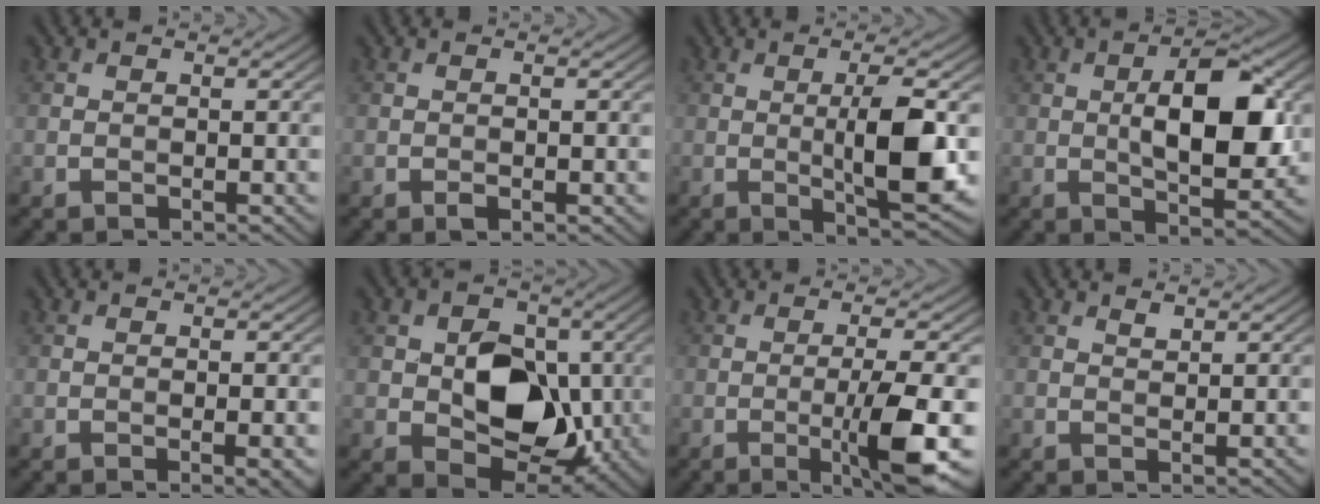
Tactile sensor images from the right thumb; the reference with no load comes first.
{"total": 1.0, "force": [-0.4, 0.3, 0.9], "torque": [-0.016, -0.001, -0.005]}
{"total": 7.7, "force": [-0.1, 1.4, 7.6], "torque": [-0.127, 0.003, 0.001]}
{"total": 10.0, "force": [0.7, 4.2, 9.0], "torque": [-0.138, 0.003, 0.013]}
{"total": 1.8, "force": [-0.4, 0.2, 1.8], "torque": [-0.028, -0.001, -0.007]}
{"total": 9.8, "force": [-0.1, 7.2, 6.7], "torque": [-0.113, -0.010, -0.004]}
{"total": 8.1, "force": [-2.0, 1.0, 7.8], "torque": [-0.126, 0.006, -0.034]}
{"total": 1.0, "force": [0.9, 0.3, 0.5], "torque": [-0.013, -0.003, 0.018]}